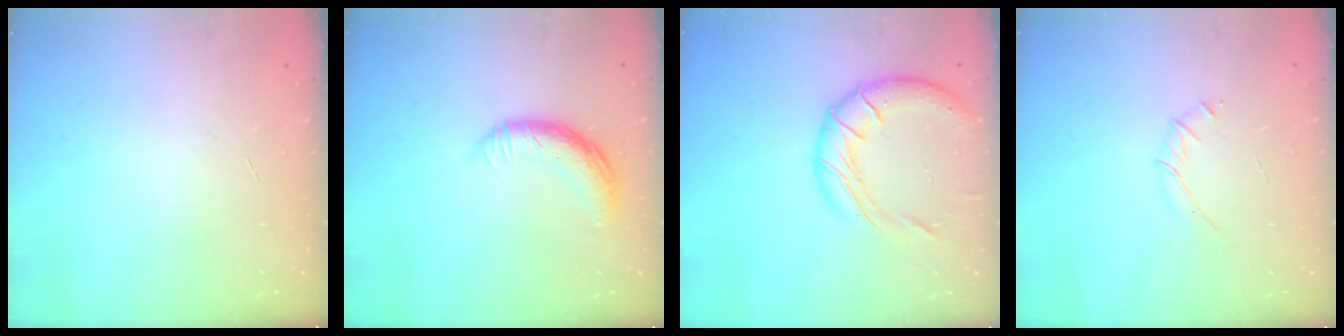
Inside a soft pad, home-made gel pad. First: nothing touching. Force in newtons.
{"total": 11.4, "press": 11.3, "slide": 1.4}
{"total": 16.9, "press": 16.6, "slide": 3.2}
{"total": 3.2, "press": 3.1, "slide": 0.9}